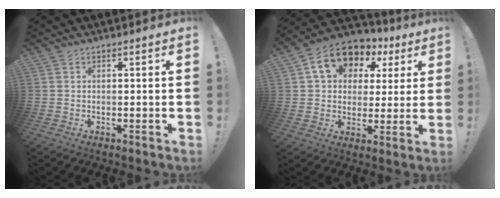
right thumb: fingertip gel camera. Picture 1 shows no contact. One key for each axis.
{"total": 14.2, "fx": 6.7, "fy": 10.1, "fz": 7.3, "tx": -0.118, "ty": -0.027, "tz": 0.126}